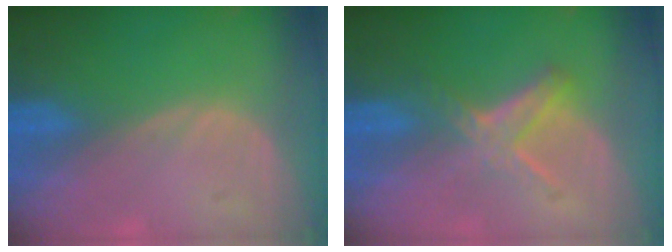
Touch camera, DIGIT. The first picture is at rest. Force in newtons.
{"total": 4.9, "press": 4.8, "slide": 0.8}